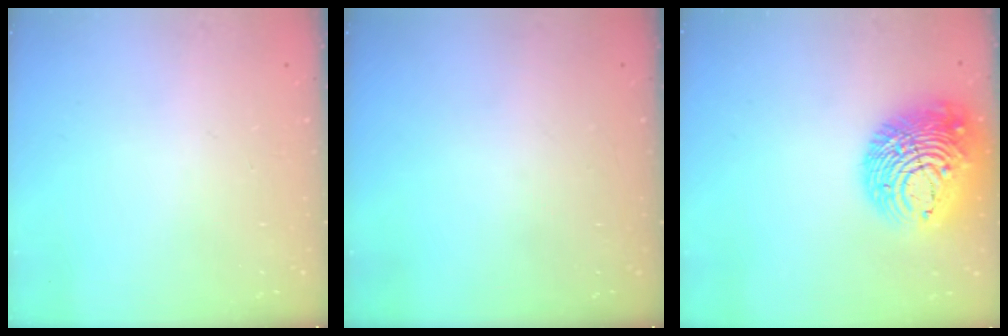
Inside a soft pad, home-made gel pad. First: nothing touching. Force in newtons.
{"total": 0.0}
{"total": 17.1, "press": 17.0, "slide": 1.6}